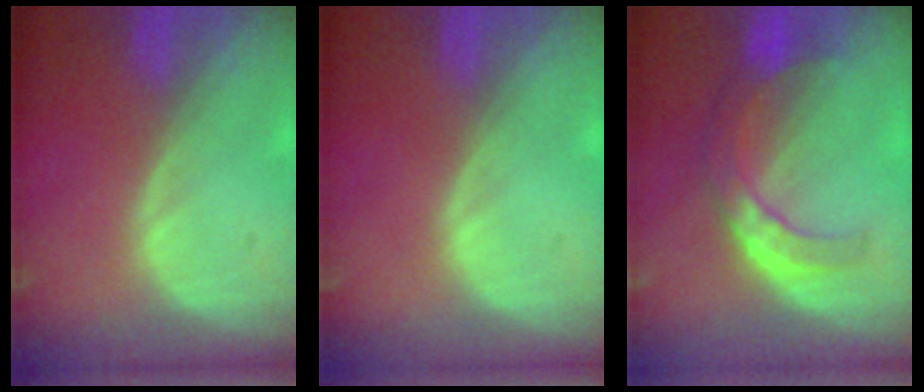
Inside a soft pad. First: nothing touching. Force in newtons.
{"total": 0.0}
{"total": 7.6, "press": 6.5, "slide": 4.0}